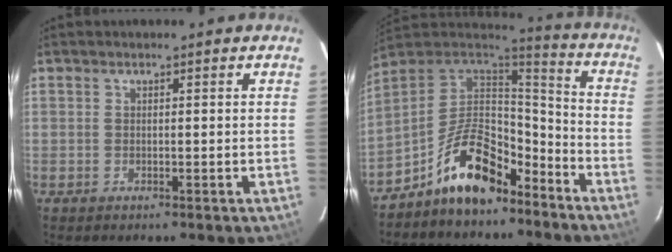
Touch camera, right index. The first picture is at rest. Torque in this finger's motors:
{"motor_torque": [1.09, -1.05, 0.63, 0.12]}